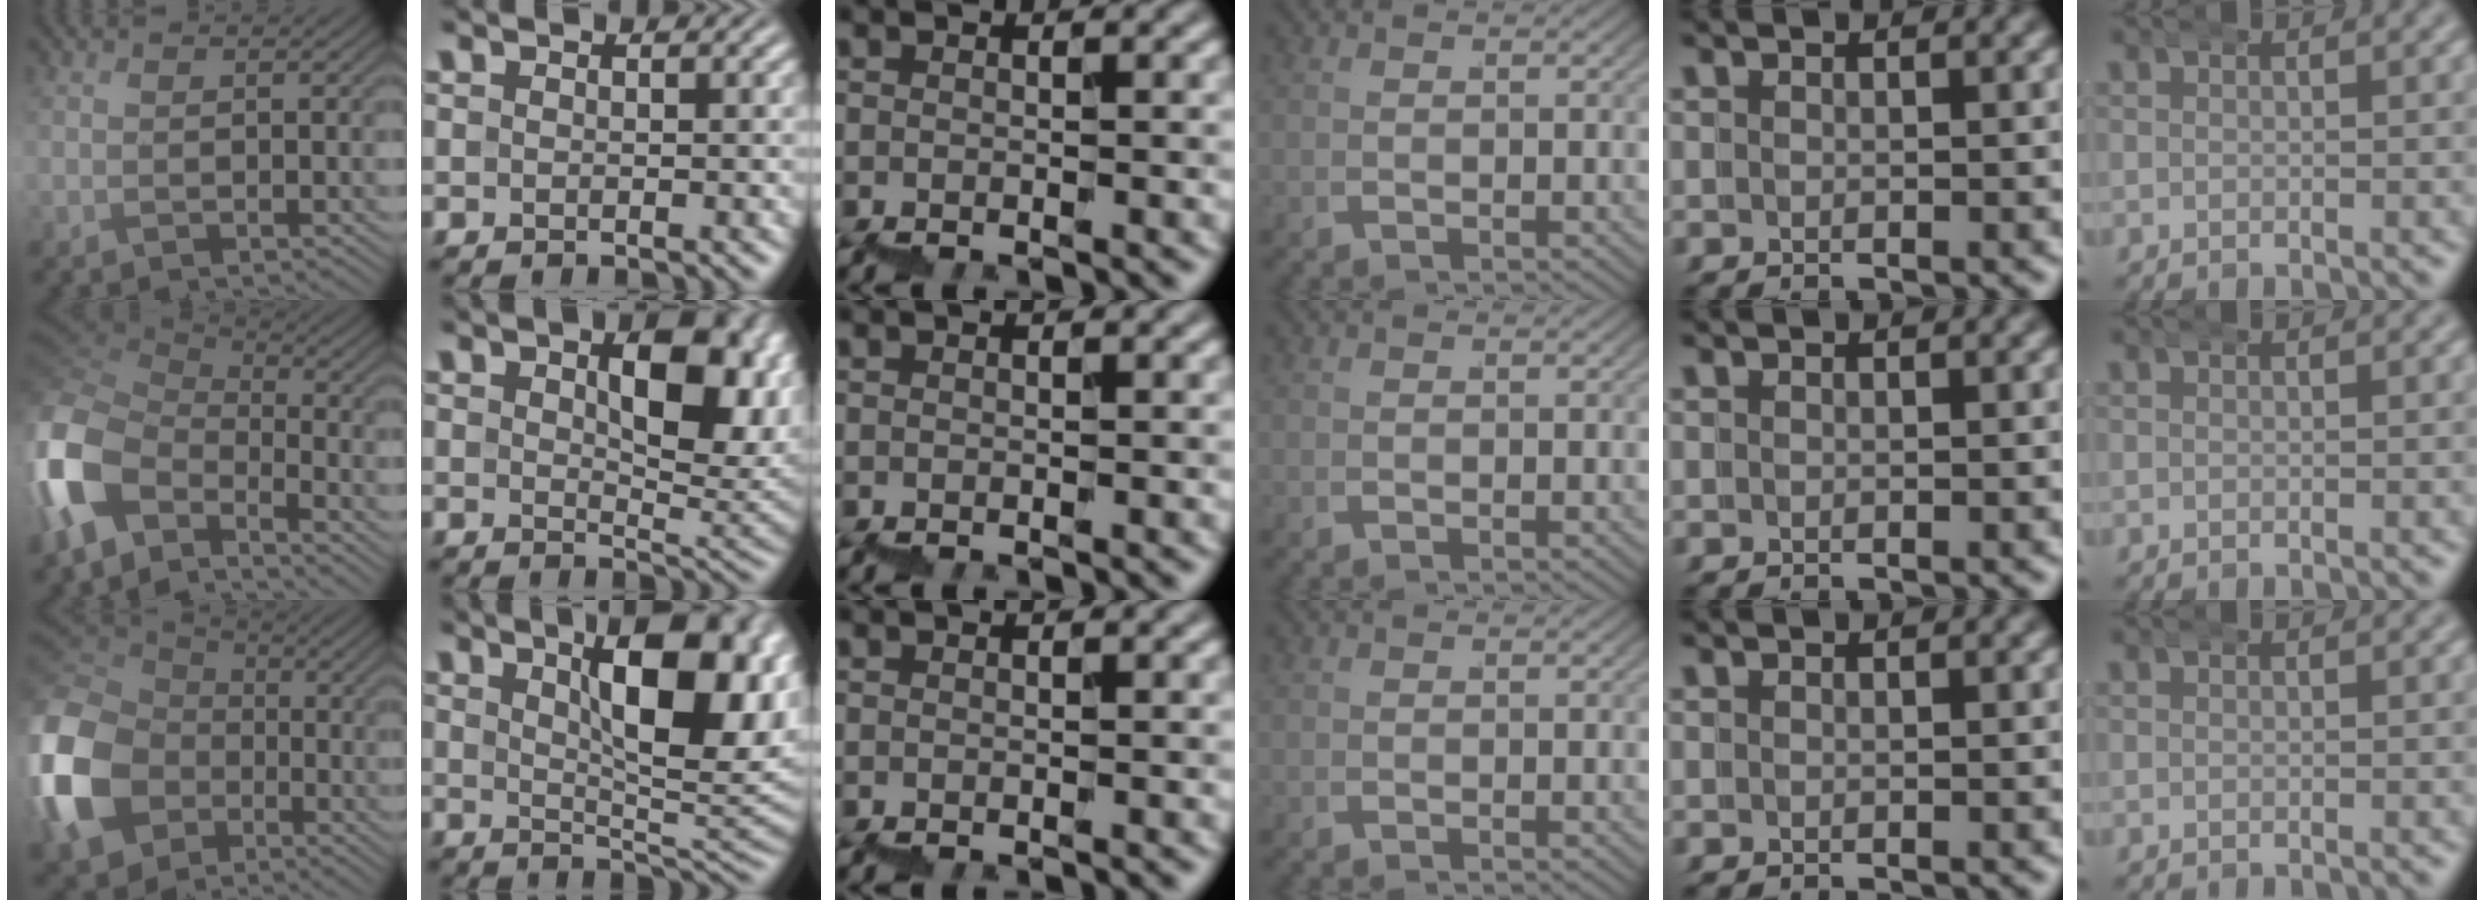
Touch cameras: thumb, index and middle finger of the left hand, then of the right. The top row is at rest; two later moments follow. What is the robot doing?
{"motion": "wrap", "object": "bandana"}